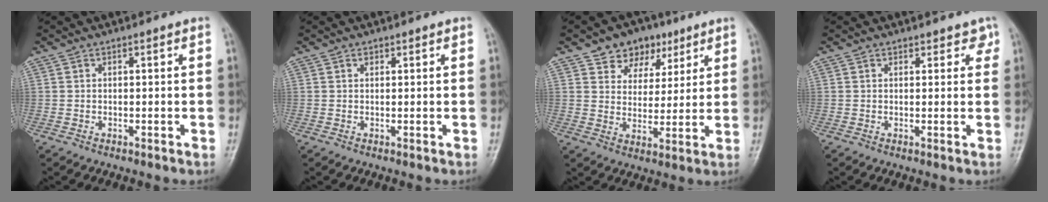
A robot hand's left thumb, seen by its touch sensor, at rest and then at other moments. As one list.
[{"total": 0.6, "force": [0.4, 0.4, 0.2], "torque": [0.000, -0.002, 0.005]}, {"total": 9.6, "force": [5.8, 6.9, 3.3], "torque": [-0.013, -0.021, 0.094]}, {"total": 2.1, "force": [1.5, 1.4, 0.5], "torque": [0.021, -0.005, 0.011]}]